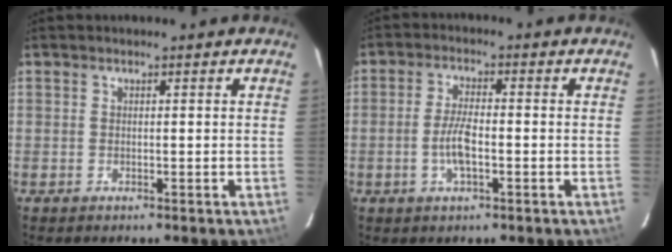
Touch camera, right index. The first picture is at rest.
{"total": 5.3, "force": [-1.5, 1.7, 4.7], "torque": [-0.099, 0.001, -0.030]}